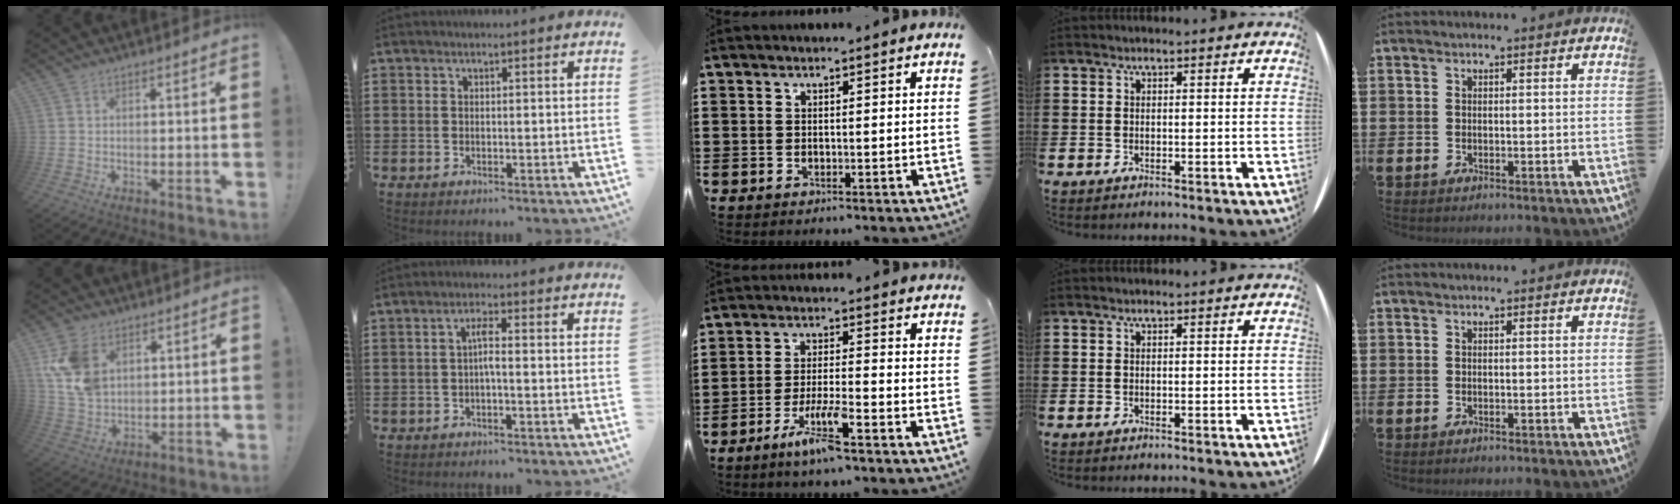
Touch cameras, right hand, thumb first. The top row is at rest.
{"thumb": {"total": 12.5, "force": [4.9, 9.0, 7.1], "torque": [-0.136, -0.015, 0.099]}, "index": {"total": 2.7, "force": [-0.6, 0.3, 2.6], "torque": [-0.049, 0.003, -0.013]}, "middle": {"total": 6.4, "force": [-4.1, 0.6, 4.9], "torque": [-0.099, -0.009, -0.075]}}